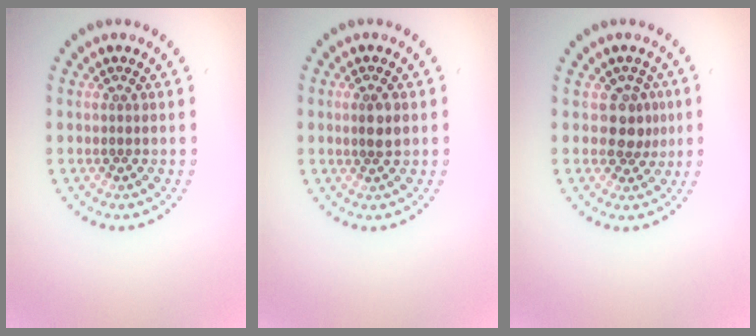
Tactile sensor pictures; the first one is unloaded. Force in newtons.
{"total": 1.8, "press": 1.7, "slide": 0.7}
{"total": 2.5, "press": 2.1, "slide": 1.4}